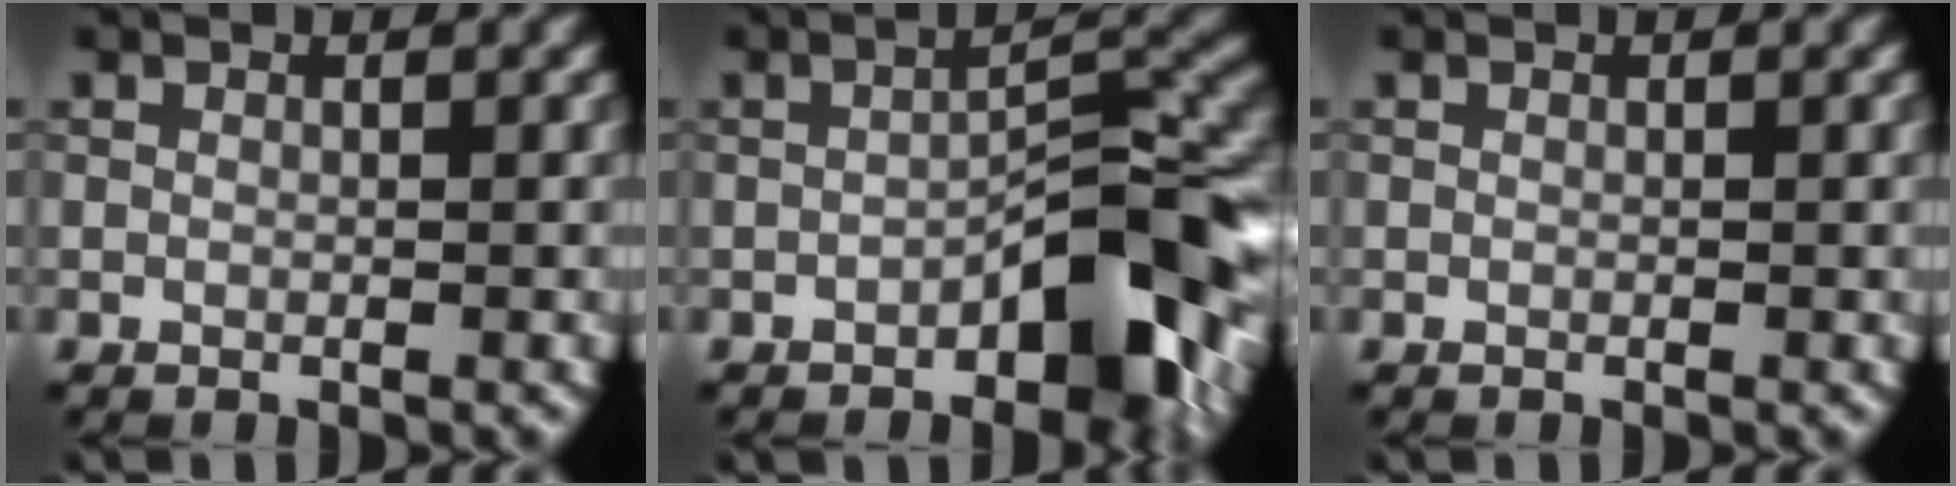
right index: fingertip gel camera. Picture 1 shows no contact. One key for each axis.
{"total": 7.3, "fx": -3.1, "fy": 2.7, "fz": 6.1, "tx": -0.073, "ty": 0.022, "tz": -0.052}
{"total": 0.0}